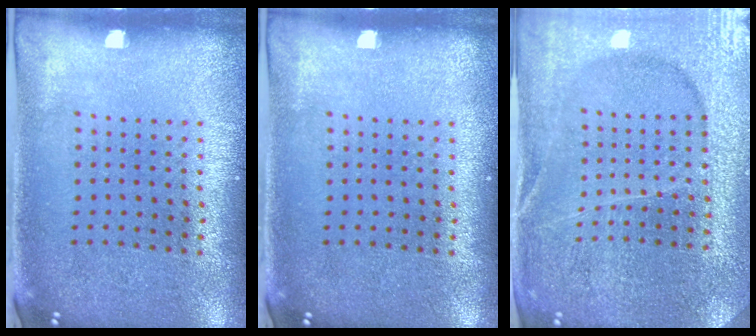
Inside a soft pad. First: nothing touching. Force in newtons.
{"total": 0.0}
{"total": 4.2, "press": 4.0, "slide": 1.2}